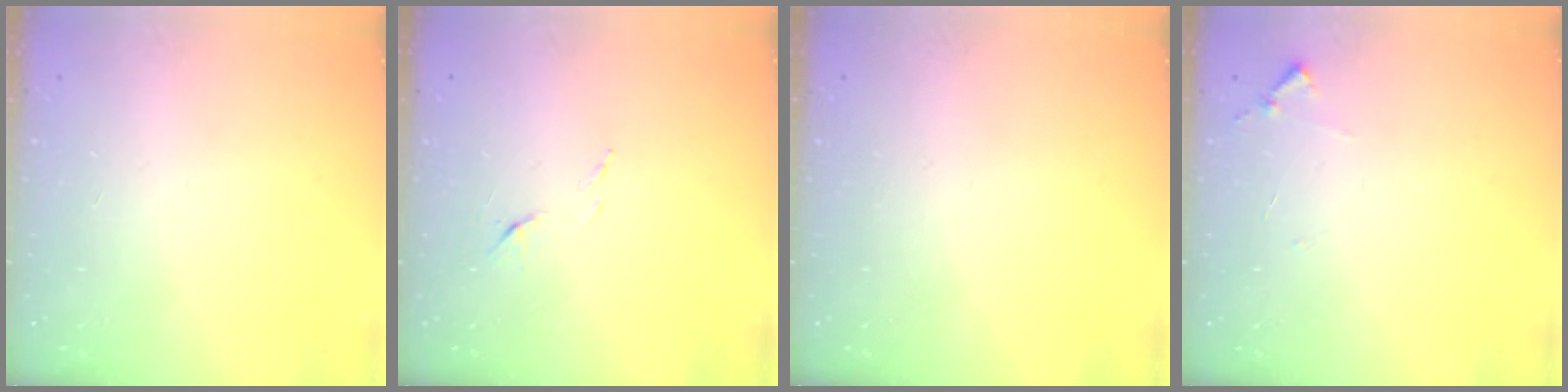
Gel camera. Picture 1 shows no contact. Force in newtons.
{"total": 6.1, "press": 6.0, "slide": 0.7}
{"total": 0.0}
{"total": 6.8, "press": 6.8, "slide": 0.6}